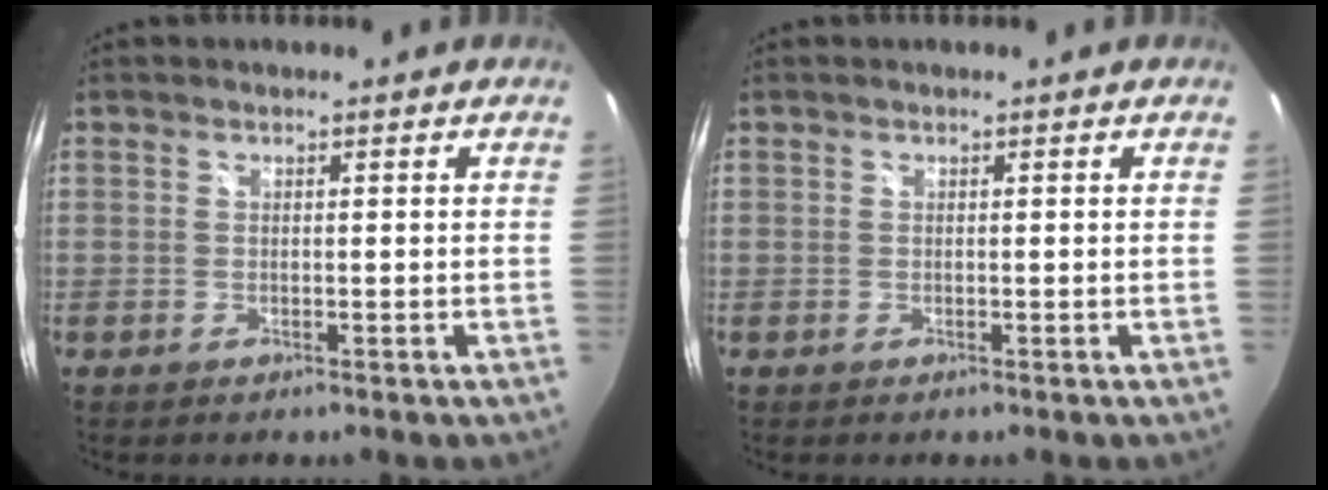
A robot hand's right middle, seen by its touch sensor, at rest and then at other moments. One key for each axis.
{"total": 0.0}